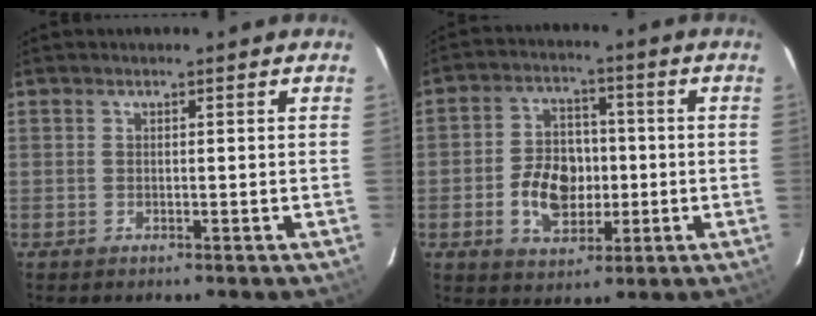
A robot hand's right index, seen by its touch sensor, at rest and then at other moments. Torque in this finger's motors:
{"motor_torque": [0.12, -0.08, 0.14, 0.03]}